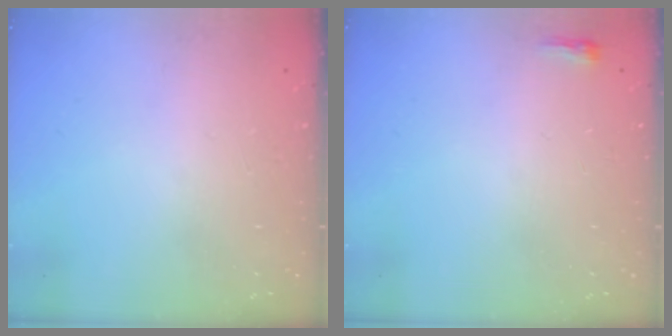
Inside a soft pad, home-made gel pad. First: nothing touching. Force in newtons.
{"total": 2.3, "press": 2.2, "slide": 0.7}